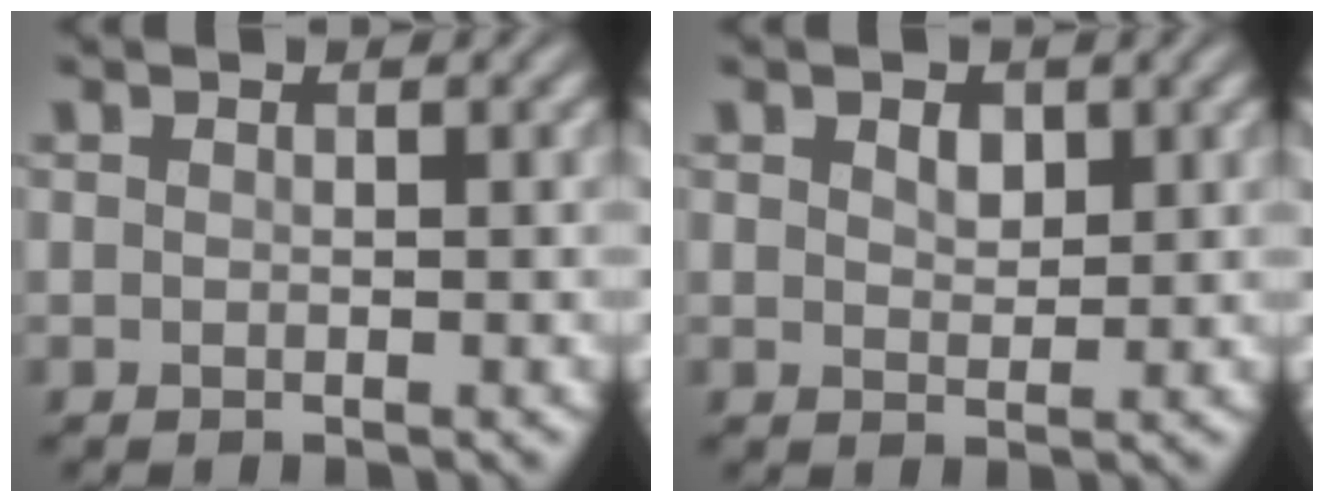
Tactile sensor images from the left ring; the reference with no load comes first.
{"total": 1.6, "force": [0.8, 1.0, 1.0], "torque": [-0.017, 0.000, 0.016]}